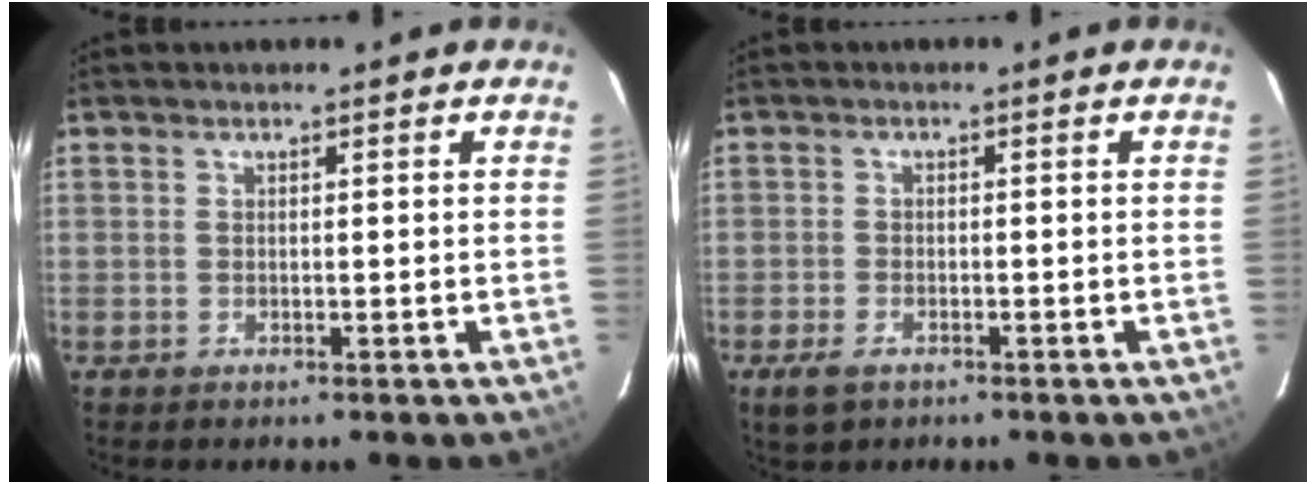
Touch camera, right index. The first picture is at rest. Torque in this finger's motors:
{"motor_torque": [0.18, 0.00, 0.04, 0.03]}